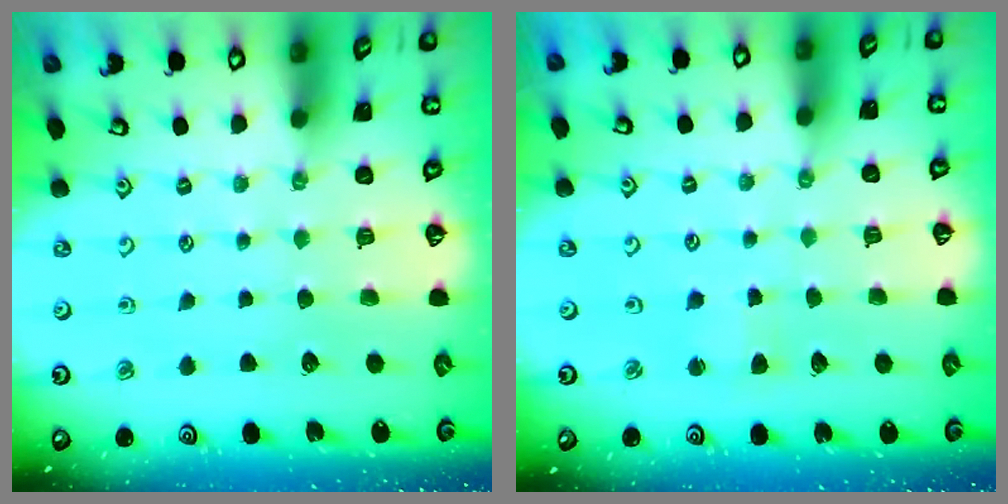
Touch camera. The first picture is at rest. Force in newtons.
{"total": 2.3, "press": 2.3, "slide": 0.4}